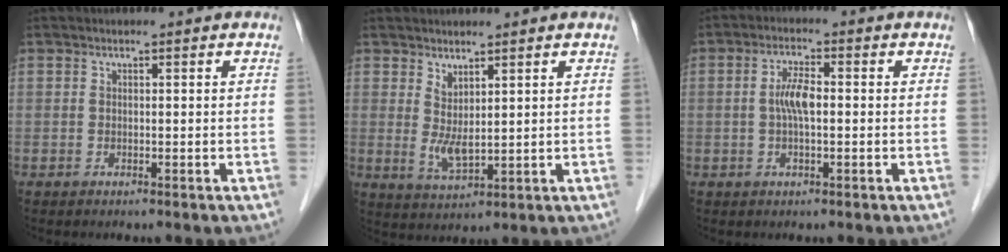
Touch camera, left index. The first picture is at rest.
{"total": 3.7, "force": [1.4, 1.1, 3.2], "torque": [-0.070, -0.008, 0.038]}
{"total": 4.1, "force": [-0.1, 1.1, 4.0], "torque": [-0.086, 0.008, -0.003]}